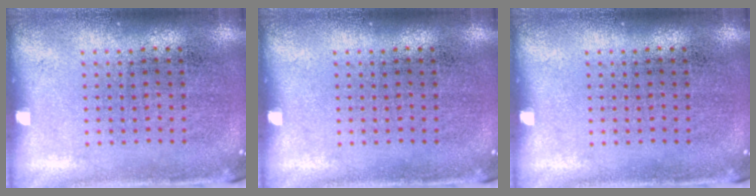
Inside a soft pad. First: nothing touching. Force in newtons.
{"total": 0.0}
{"total": 0.0}